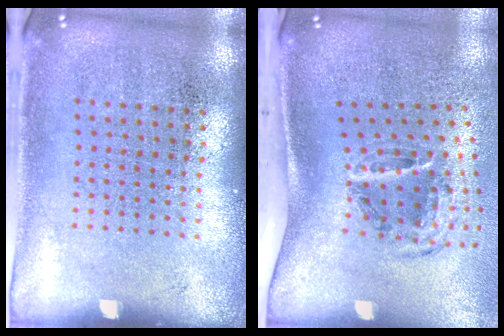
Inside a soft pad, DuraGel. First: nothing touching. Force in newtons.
{"total": 2.0, "press": 1.2, "slide": 1.5}